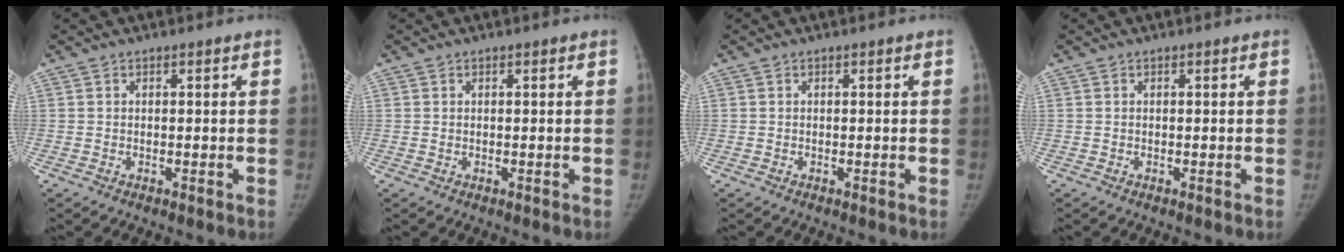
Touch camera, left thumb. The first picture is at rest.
{"total": 0.0}
{"total": 0.0}
{"total": 0.0}